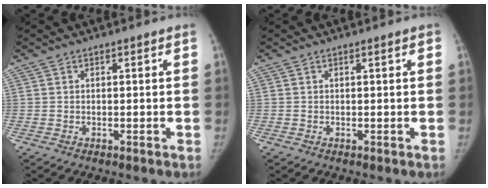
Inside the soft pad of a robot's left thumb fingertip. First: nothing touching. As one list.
[{"total": 0.7, "force": [0.3, 0.1, 0.6], "torque": [-0.008, 0.001, 0.003]}]